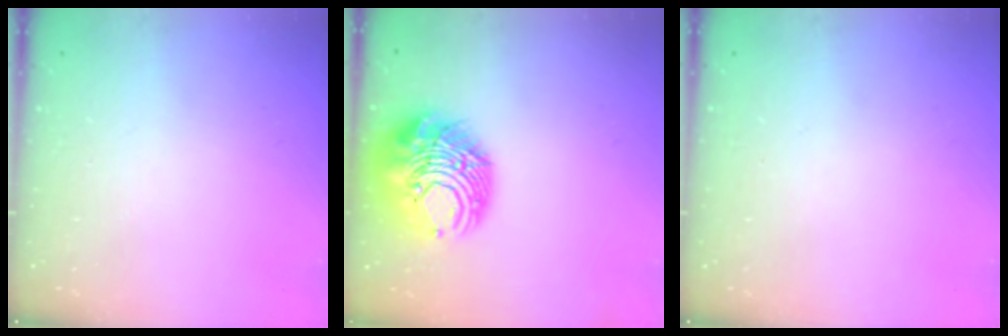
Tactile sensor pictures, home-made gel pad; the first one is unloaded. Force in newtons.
{"total": 15.1, "press": 15.0, "slide": 1.9}
{"total": 0.0}